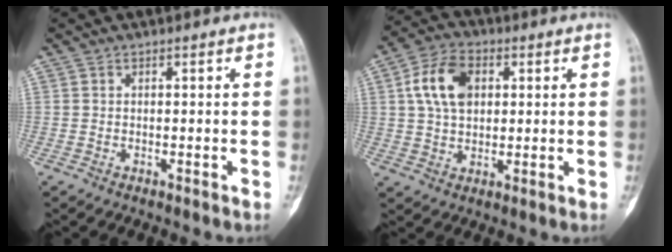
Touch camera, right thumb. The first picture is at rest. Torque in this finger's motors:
{"motor_torque": [1.00, 0.92, 1.07, 0.44, 0.10]}